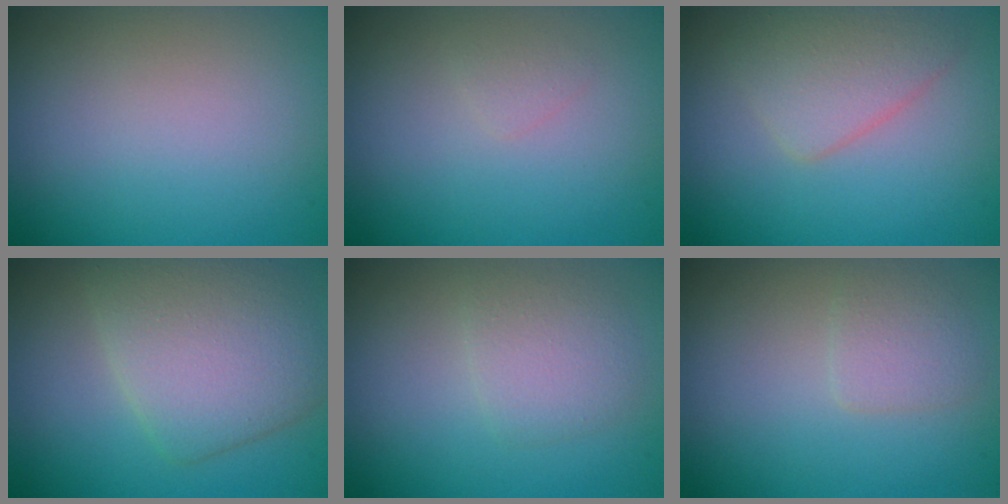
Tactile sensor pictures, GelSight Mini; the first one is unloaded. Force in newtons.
{"total": 0.7, "press": 0.7, "slide": 0.1}
{"total": 3.3, "press": 3.3, "slide": 0.1}
{"total": 5.9, "press": 5.9, "slide": 0.2}
{"total": 2.3, "press": 2.3, "slide": 0.0}
{"total": 1.8, "press": 1.8, "slide": 0.1}